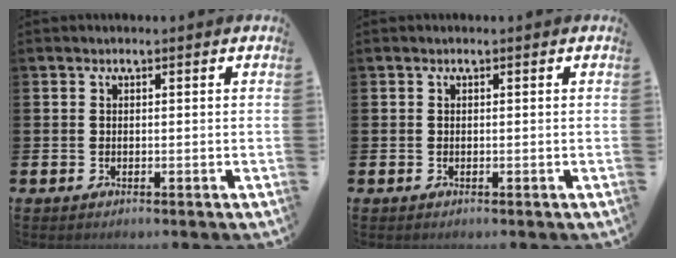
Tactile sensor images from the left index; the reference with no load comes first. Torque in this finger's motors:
{"motor_torque": [-0.02, 0.01, 0.00, -0.01]}